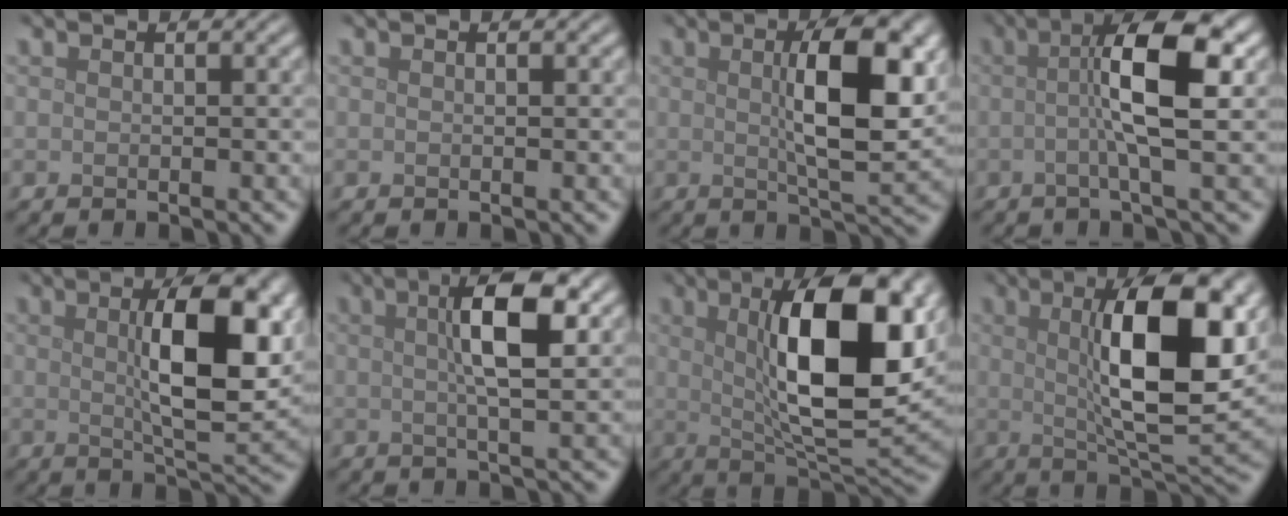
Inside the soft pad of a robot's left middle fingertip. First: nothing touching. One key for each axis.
{"total": 0.0}
{"total": 8.5, "fx": 1.5, "fy": 2.5, "fz": 8.0, "tx": -0.121, "ty": 0.001, "tz": 0.023}
{"total": 6.8, "fx": 0.5, "fy": 1.3, "fz": 6.7, "tx": -0.105, "ty": 0.016, "tz": 0.001}
{"total": 9.4, "fx": 1.7, "fy": 3.0, "fz": 8.8, "tx": -0.133, "ty": -0.001, "tz": 0.029}
{"total": 5.9, "fx": 1.4, "fy": 1.4, "fz": 5.6, "tx": -0.084, "ty": 0.013, "tz": 0.018}
{"total": 12.4, "fx": 2.7, "fy": 4.2, "fz": 11.4, "tx": -0.179, "ty": 0.001, "tz": 0.048}
{"total": 11.4, "fx": 2.2, "fy": 3.4, "fz": 10.7, "tx": -0.167, "ty": 0.001, "tz": 0.041}